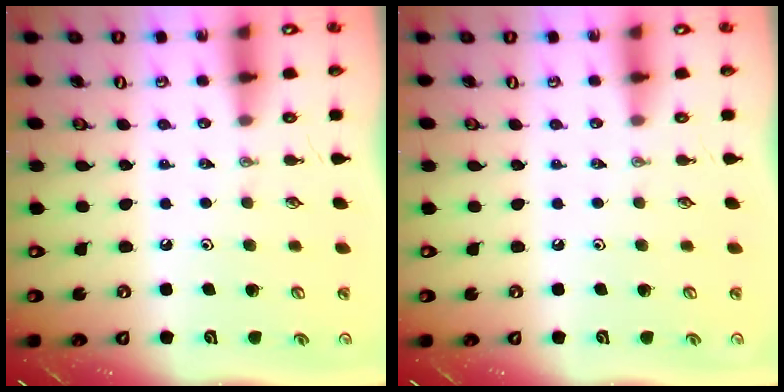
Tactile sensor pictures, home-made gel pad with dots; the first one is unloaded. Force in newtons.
{"total": 0.0}